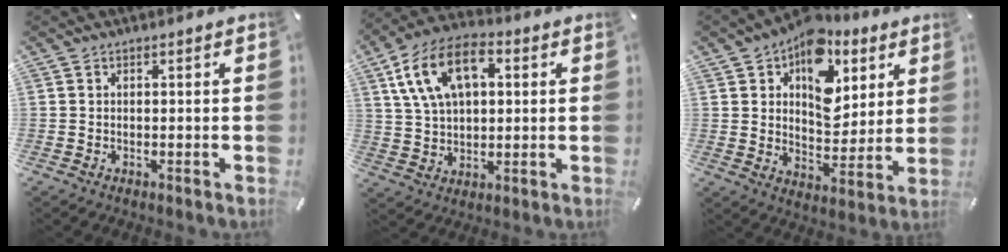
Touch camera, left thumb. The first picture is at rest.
{"total": 13.6, "force": [5.1, 8.7, 9.2], "torque": [-0.193, 0.005, 0.092]}
{"total": 16.0, "force": [7.6, 10.5, 9.4], "torque": [-0.127, -0.044, 0.136]}